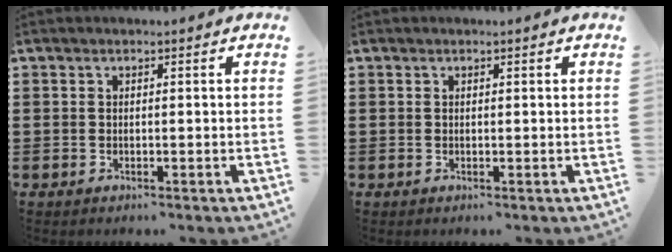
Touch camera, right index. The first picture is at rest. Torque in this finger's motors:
{"motor_torque": [-0.17, 0.10, 0.00, -0.01]}